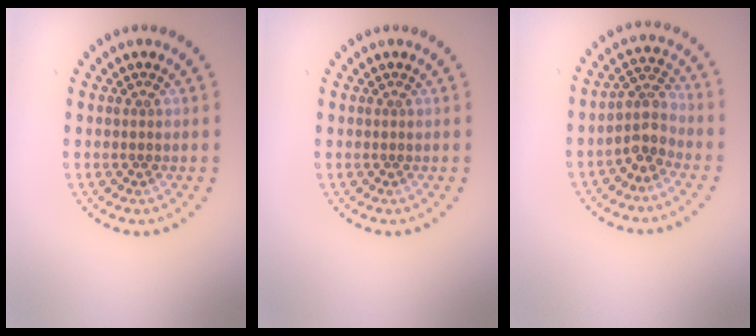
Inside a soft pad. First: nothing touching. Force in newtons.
{"total": 0.0}
{"total": 3.0, "press": 2.4, "slide": 1.8}